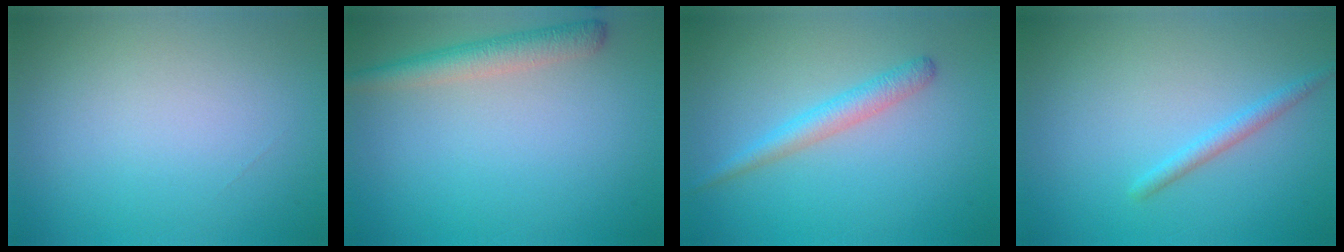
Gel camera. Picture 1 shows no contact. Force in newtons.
{"total": 3.0, "press": 3.0, "slide": 0.2}
{"total": 2.3, "press": 2.3, "slide": 0.0}
{"total": 1.5, "press": 1.5, "slide": 0.1}